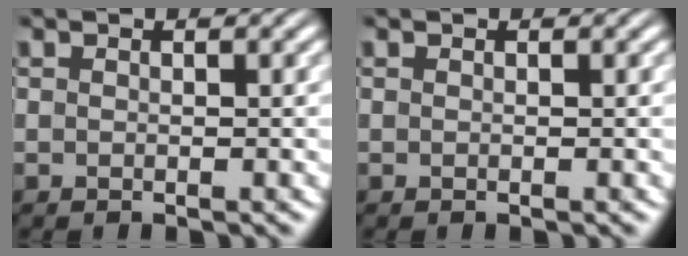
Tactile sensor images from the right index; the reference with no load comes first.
{"total": 0.0}